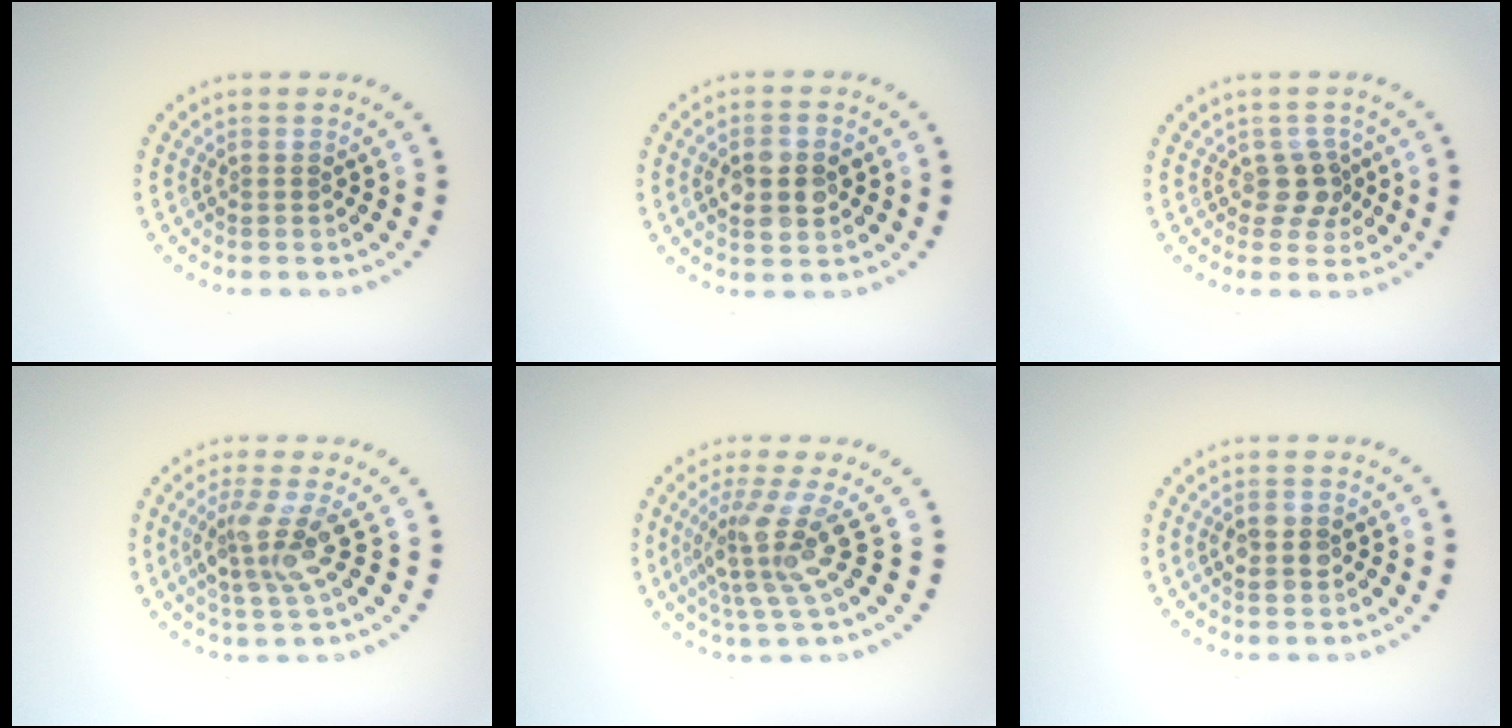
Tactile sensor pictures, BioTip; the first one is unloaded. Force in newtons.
{"total": 4.0, "press": 4.0, "slide": 0.2}
{"total": 2.2, "press": 1.9, "slide": 1.2}
{"total": 3.5, "press": 2.9, "slide": 1.9}
{"total": 4.6, "press": 3.2, "slide": 3.3}
{"total": 2.1, "press": 2.1, "slide": 0.4}